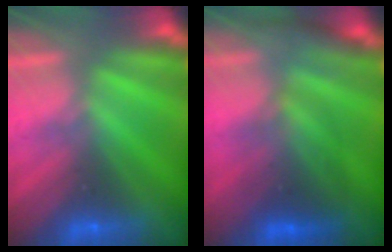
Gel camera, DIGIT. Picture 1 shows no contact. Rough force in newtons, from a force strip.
{"total": 2.3}